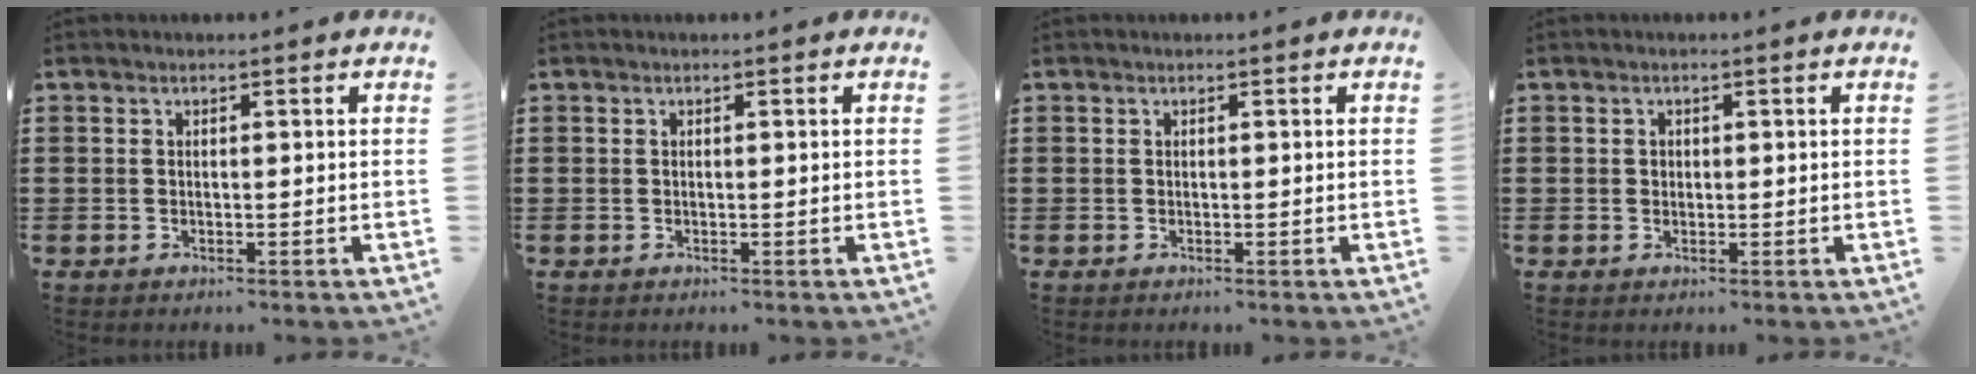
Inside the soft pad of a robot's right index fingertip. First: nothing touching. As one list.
[{"total": 0.0}, {"total": 0.0}, {"total": 0.6, "force": [0.2, 0.6, 0.1], "torque": [-0.003, 0.003, 0.004]}]